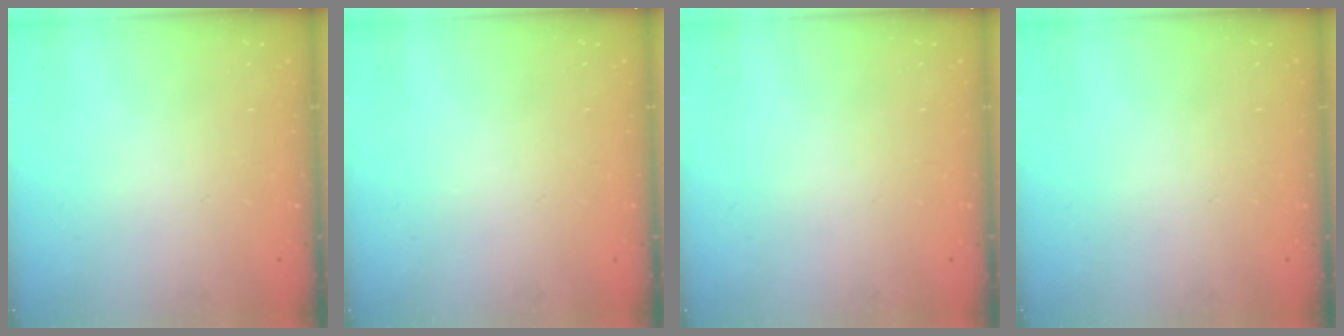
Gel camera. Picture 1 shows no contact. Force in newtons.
{"total": 0.0}
{"total": 0.0}
{"total": 0.0}